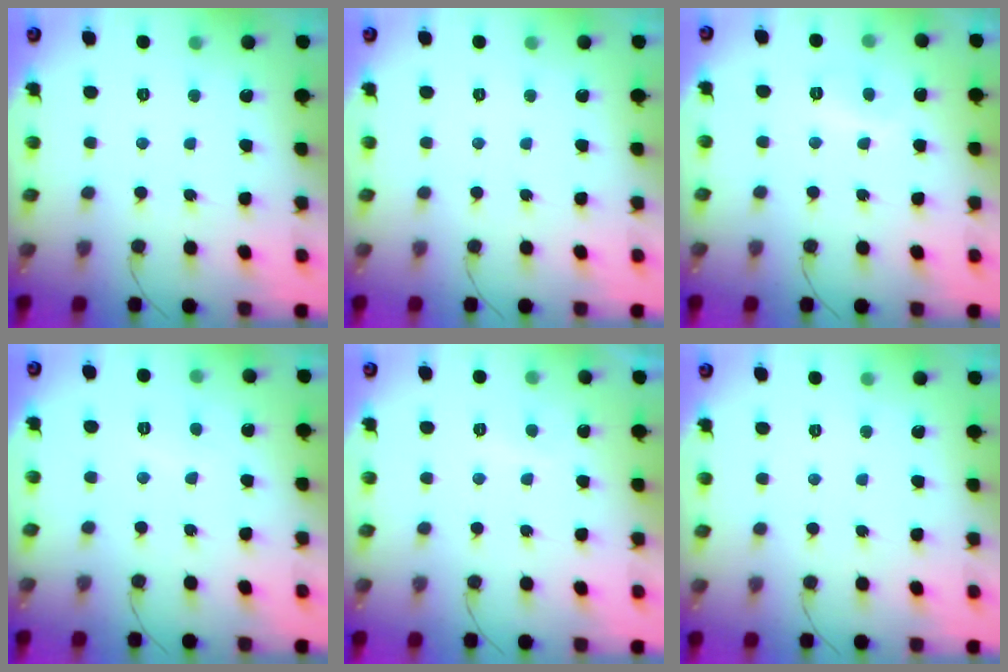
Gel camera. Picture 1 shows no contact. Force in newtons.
{"total": 0.0}
{"total": 3.9, "press": 3.8, "slide": 0.6}
{"total": 2.6, "press": 2.6, "slide": 0.2}
{"total": 0.9, "press": 0.7, "slide": 0.6}
{"total": 0.0}